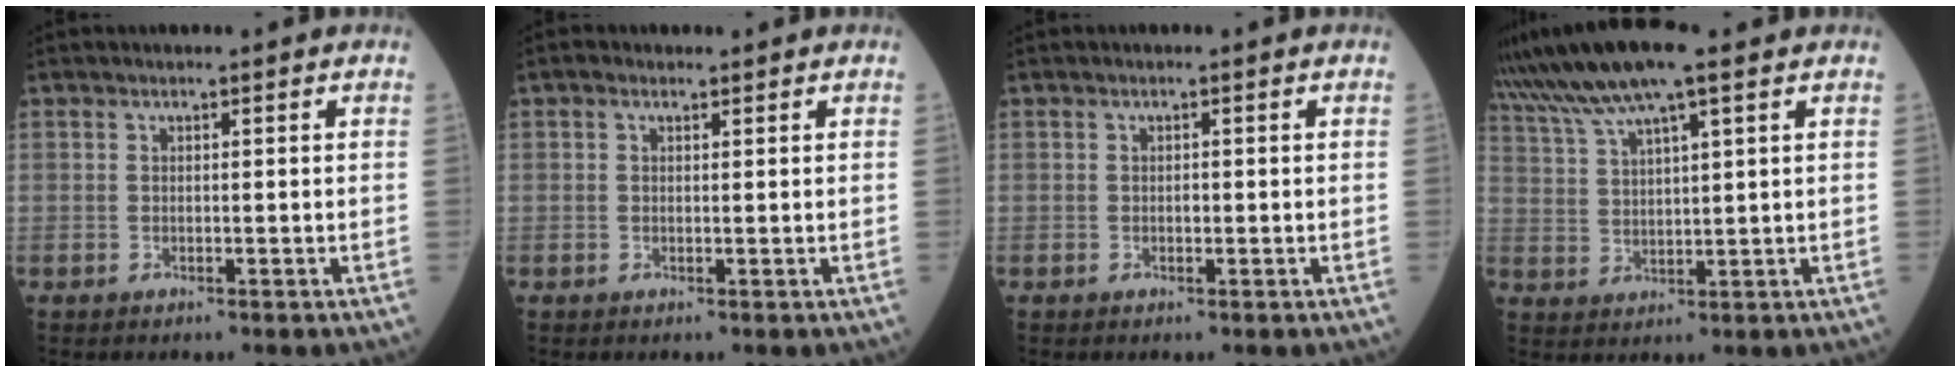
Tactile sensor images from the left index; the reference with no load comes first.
{"total": 0.8, "force": [0.4, 0.5, 0.4], "torque": [-0.010, 0.005, 0.006]}
{"total": 0.6, "force": [-0.1, 0.4, 0.5], "torque": [-0.010, 0.000, -0.002]}
{"total": 10.5, "force": [7.7, 0.7, 7.0], "torque": [-0.139, 0.027, 0.142]}